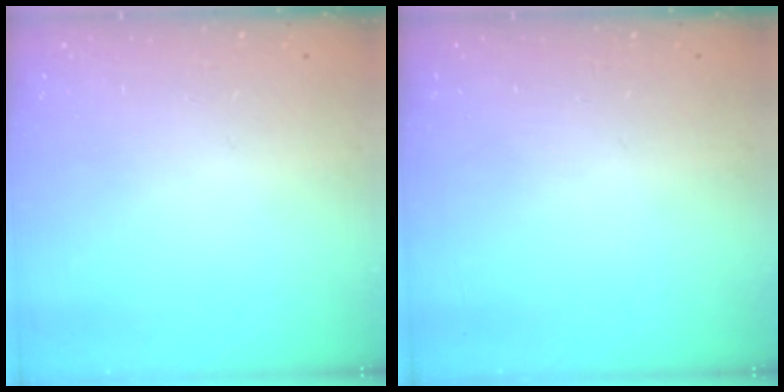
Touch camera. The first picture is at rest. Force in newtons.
{"total": 0.0}